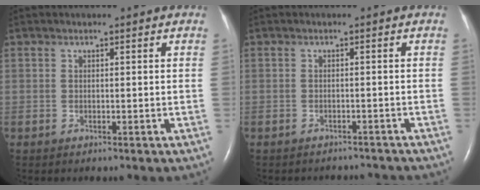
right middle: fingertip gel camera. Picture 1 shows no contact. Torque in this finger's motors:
{"motor_torque": [-0.49, -0.09, -0.05, 0.00]}